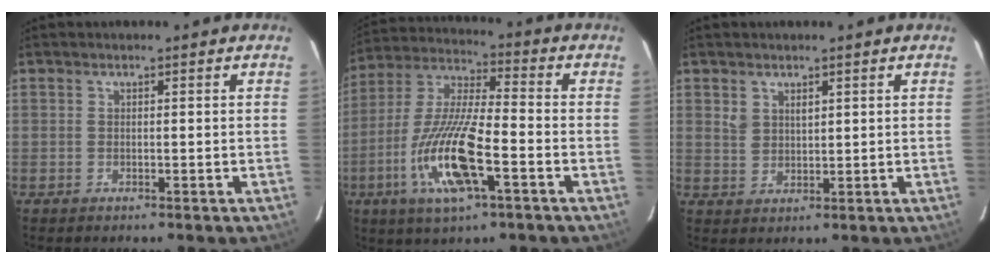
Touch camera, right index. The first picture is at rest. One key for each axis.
{"total": 15.4, "fx": -5.6, "fy": 2.8, "fz": 14.1, "tx": -0.294, "ty": -0.012, "tz": -0.101}
{"total": 2.7, "fx": 1.5, "fy": 1.8, "fz": 1.5, "tx": -0.031, "ty": 0.004, "tz": 0.037}